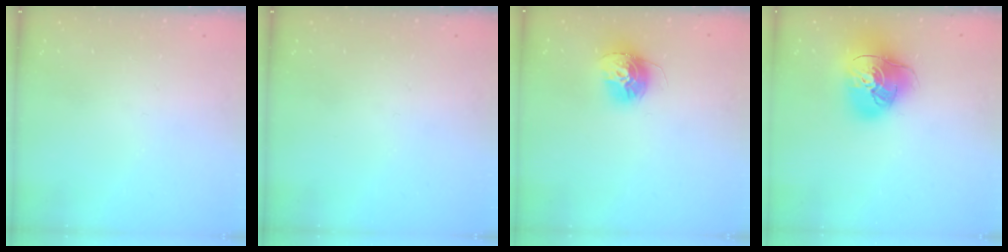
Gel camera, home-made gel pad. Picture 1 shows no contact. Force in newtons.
{"total": 0.0}
{"total": 13.1, "press": 13.0, "slide": 1.1}
{"total": 19.6, "press": 19.4, "slide": 2.7}